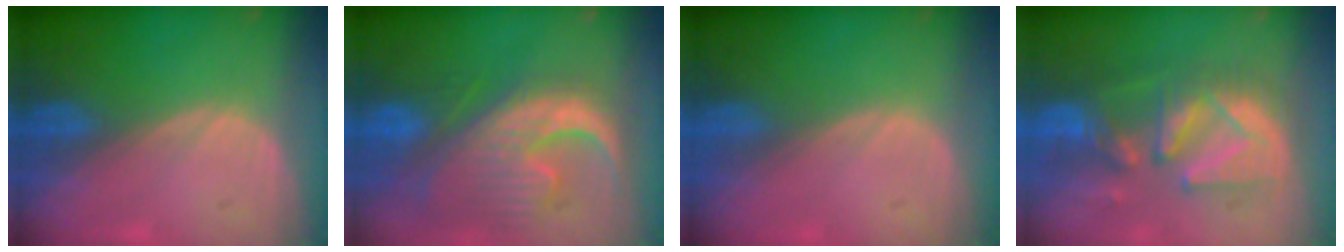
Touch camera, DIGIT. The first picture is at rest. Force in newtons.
{"total": 13.4, "press": 11.4, "slide": 7.0}
{"total": 0.0}
{"total": 10.0, "press": 9.8, "slide": 1.7}